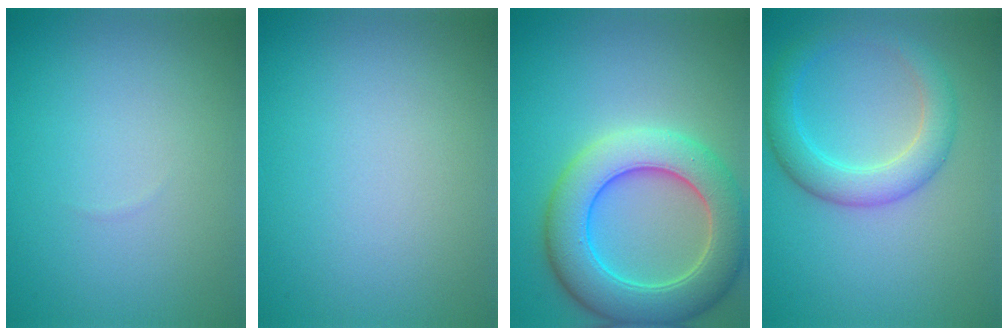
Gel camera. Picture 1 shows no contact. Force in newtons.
{"total": 0.0}
{"total": 8.3, "press": 8.3, "slide": 0.3}
{"total": 4.1, "press": 4.1, "slide": 0.1}